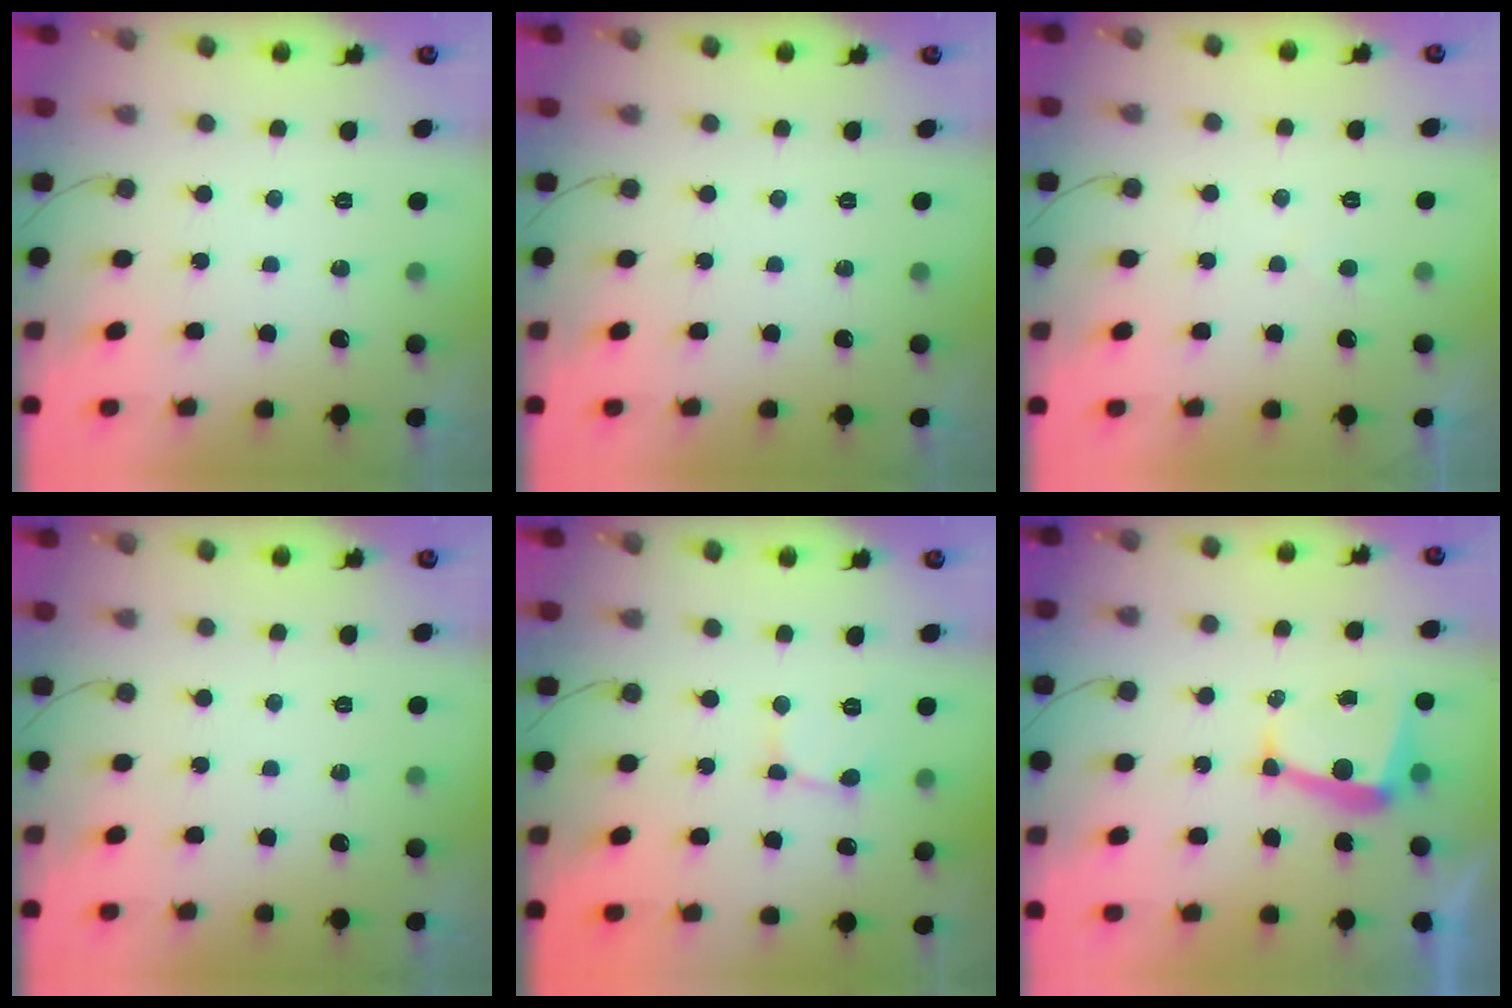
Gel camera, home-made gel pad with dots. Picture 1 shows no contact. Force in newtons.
{"total": 0.0}
{"total": 2.0, "press": 2.0, "slide": 0.2}
{"total": 0.0}
{"total": 1.8, "press": 1.7, "slide": 0.2}
{"total": 6.2, "press": 6.2, "slide": 0.3}